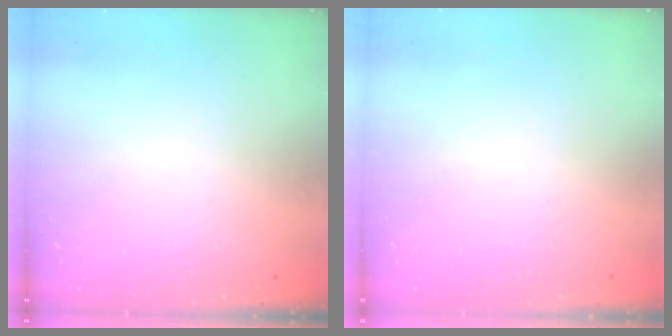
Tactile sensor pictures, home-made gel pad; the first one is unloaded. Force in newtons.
{"total": 1.9, "press": 1.9, "slide": 0.1}